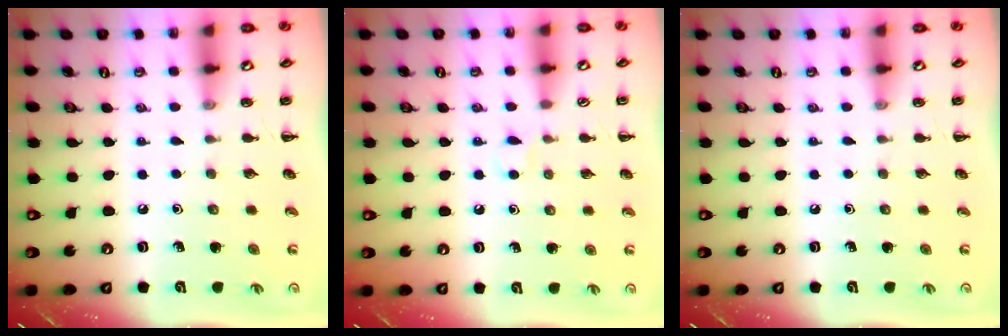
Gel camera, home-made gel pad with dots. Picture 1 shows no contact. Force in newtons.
{"total": 3.3, "press": 3.1, "slide": 1.1}
{"total": 0.0}